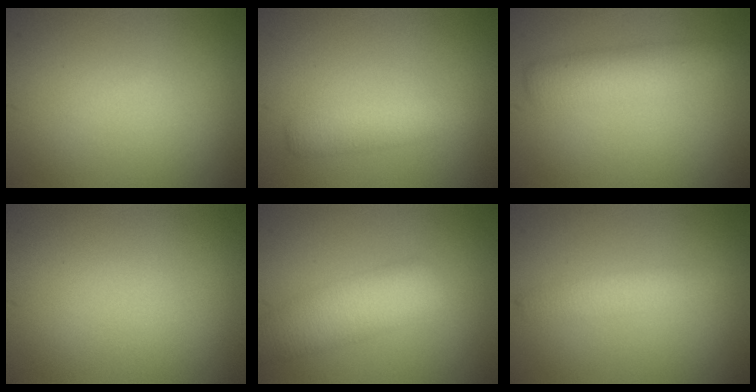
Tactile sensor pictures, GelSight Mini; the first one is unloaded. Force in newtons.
{"total": 2.6, "press": 2.6, "slide": 0.0}
{"total": 3.2, "press": 3.2, "slide": 0.1}
{"total": 0.0}
{"total": 5.3, "press": 5.3, "slide": 0.4}
{"total": 2.1, "press": 2.1, "slide": 0.2}